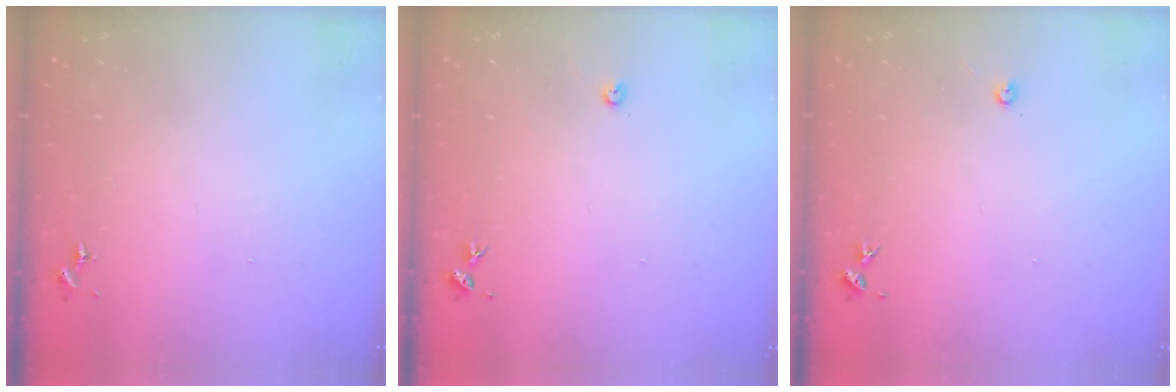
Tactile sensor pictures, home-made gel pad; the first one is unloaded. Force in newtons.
{"total": 2.4, "press": 2.4, "slide": 0.3}
{"total": 3.0, "press": 3.0, "slide": 0.4}